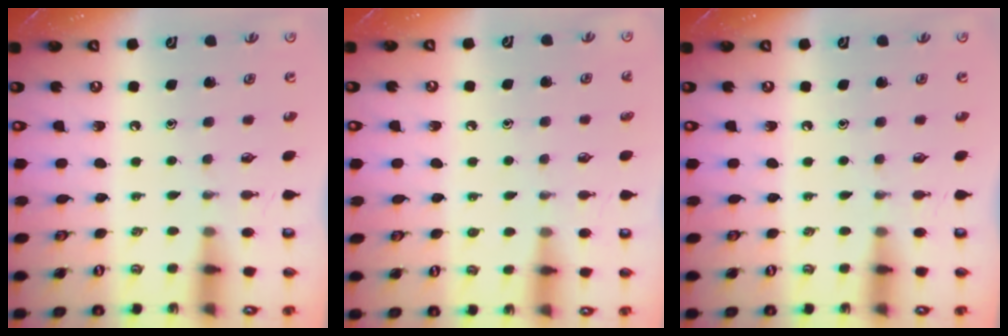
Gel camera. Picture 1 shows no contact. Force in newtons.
{"total": 3.5, "press": 3.5, "slide": 0.4}
{"total": 0.0}